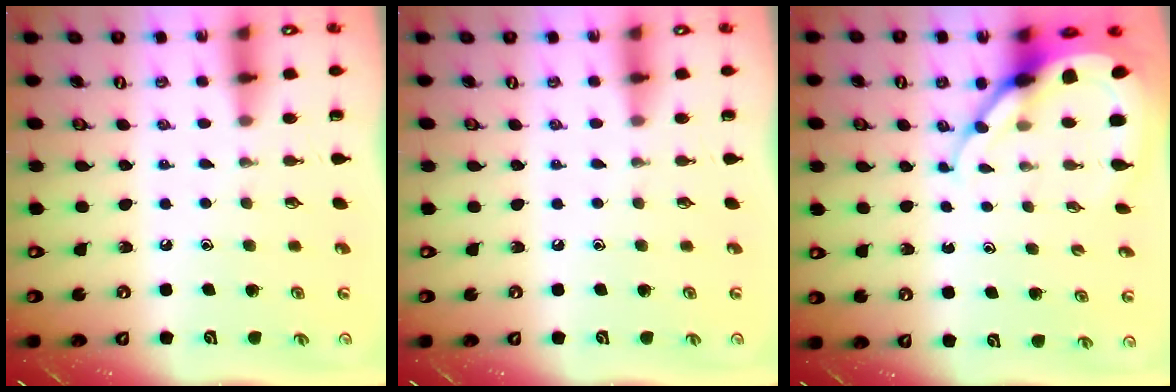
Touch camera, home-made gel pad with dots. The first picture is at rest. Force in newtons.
{"total": 0.0}
{"total": 7.9, "press": 7.9, "slide": 0.9}